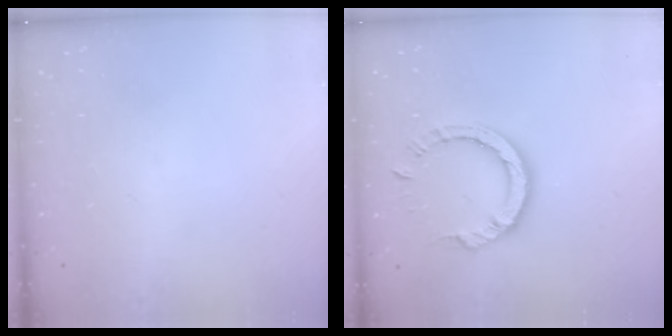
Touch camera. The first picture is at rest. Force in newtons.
{"total": 8.5, "press": 8.4, "slide": 1.0}